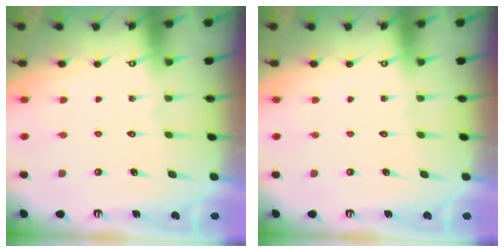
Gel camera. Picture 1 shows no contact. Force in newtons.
{"total": 0.0}